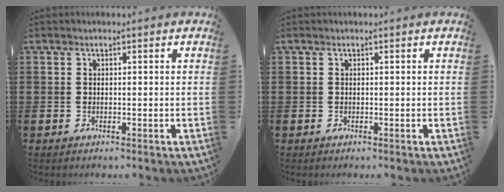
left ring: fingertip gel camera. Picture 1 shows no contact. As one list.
[{"total": 0.0}]